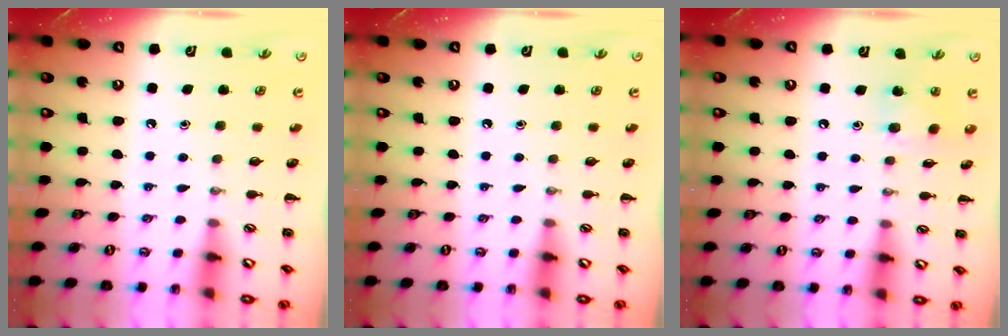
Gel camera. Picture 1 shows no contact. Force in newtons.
{"total": 0.0}
{"total": 7.1, "press": 6.9, "slide": 1.3}